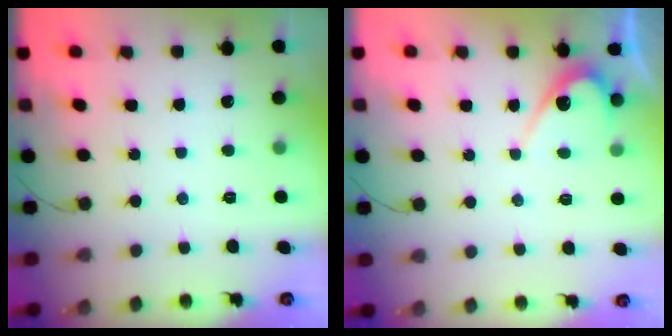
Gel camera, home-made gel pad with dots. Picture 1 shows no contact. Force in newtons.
{"total": 5.8, "press": 5.8, "slide": 0.4}